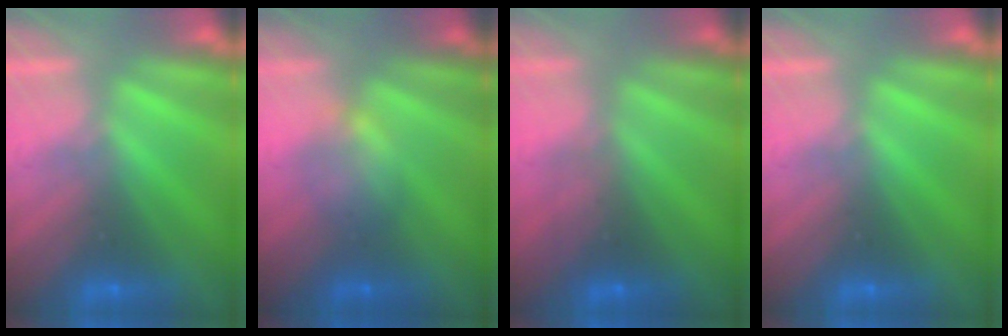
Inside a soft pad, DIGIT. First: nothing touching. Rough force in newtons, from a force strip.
{"total": 2.1}
{"total": 4.8}
{"total": 0.0}